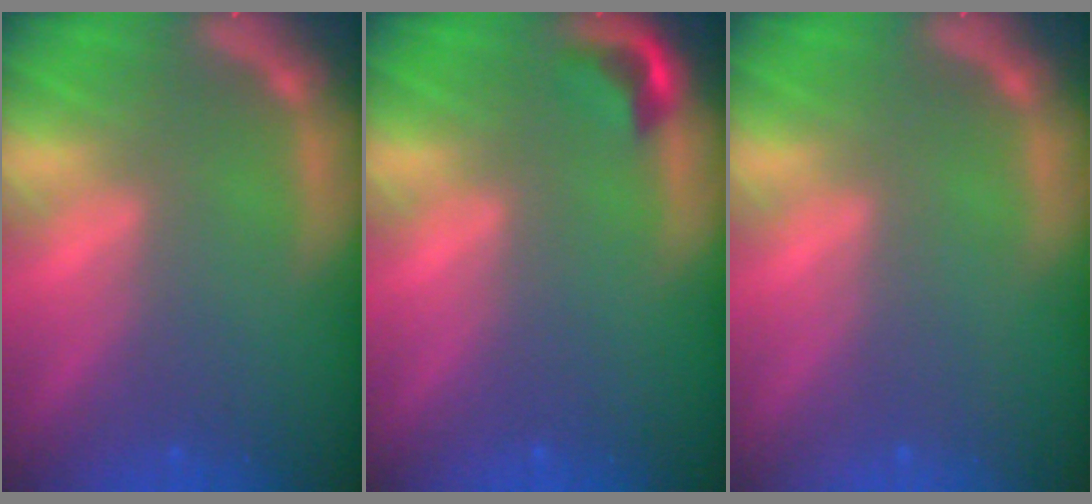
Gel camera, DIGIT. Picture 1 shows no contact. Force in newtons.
{"total": 1.9}
{"total": 0.0}